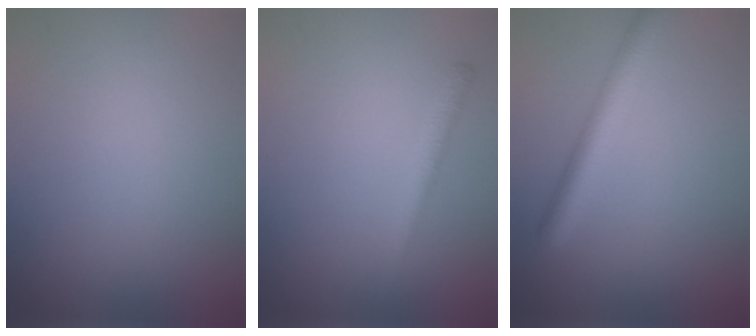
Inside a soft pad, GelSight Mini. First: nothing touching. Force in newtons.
{"total": 1.8, "press": 1.8, "slide": 0.1}
{"total": 3.6, "press": 3.6, "slide": 0.1}